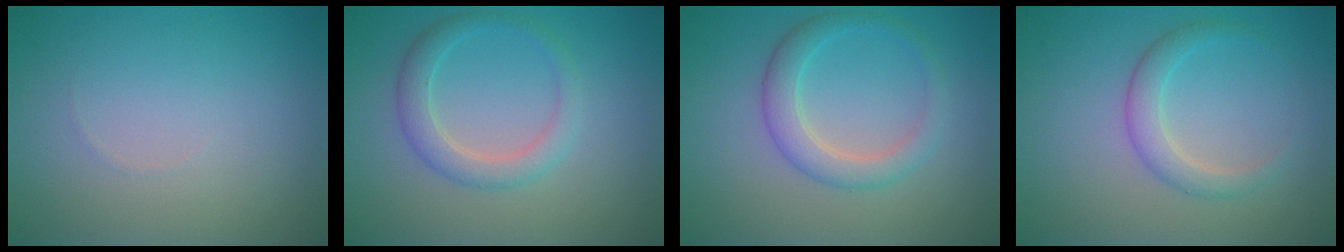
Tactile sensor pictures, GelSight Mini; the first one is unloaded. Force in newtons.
{"total": 2.7, "press": 2.7, "slide": 0.1}
{"total": 3.0, "press": 3.0, "slide": 0.2}
{"total": 2.3, "press": 2.3, "slide": 0.0}